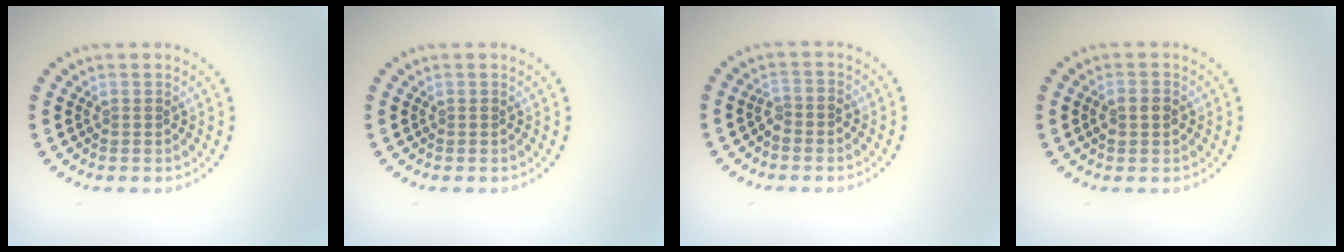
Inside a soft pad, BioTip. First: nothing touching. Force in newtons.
{"total": 0.0}
{"total": 1.3, "press": 1.0, "slide": 0.7}
{"total": 1.3, "press": 1.3, "slide": 0.1}